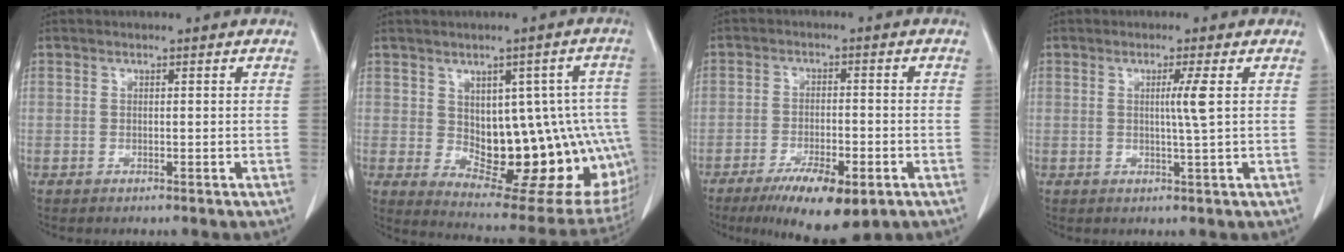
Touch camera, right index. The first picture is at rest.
{"total": 19.9, "force": [-1.9, 8.5, 17.9], "torque": [-0.150, 0.024, 0.006]}
{"total": 9.8, "force": [-5.8, 2.9, 7.4], "torque": [-0.120, -0.014, -0.086]}
{"total": 3.0, "force": [0.5, -1.0, 2.8], "torque": [-0.050, -0.007, 0.009]}